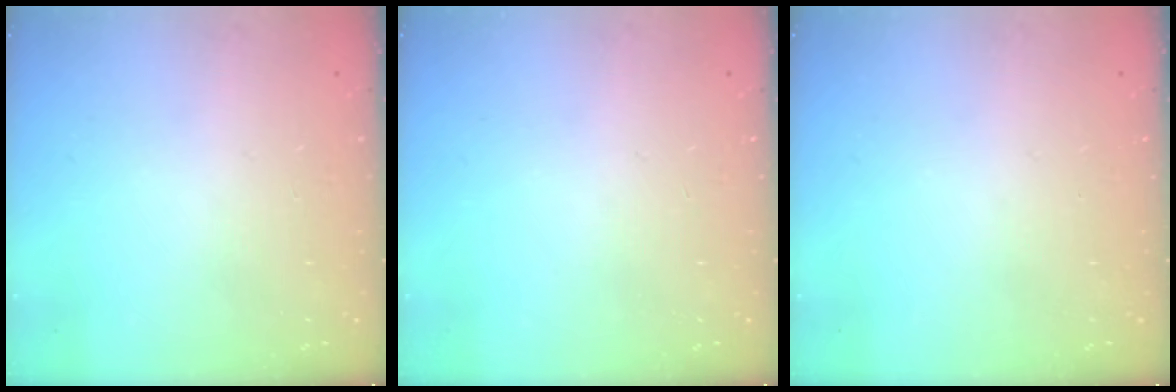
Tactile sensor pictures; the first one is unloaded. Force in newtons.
{"total": 0.0}
{"total": 0.0}